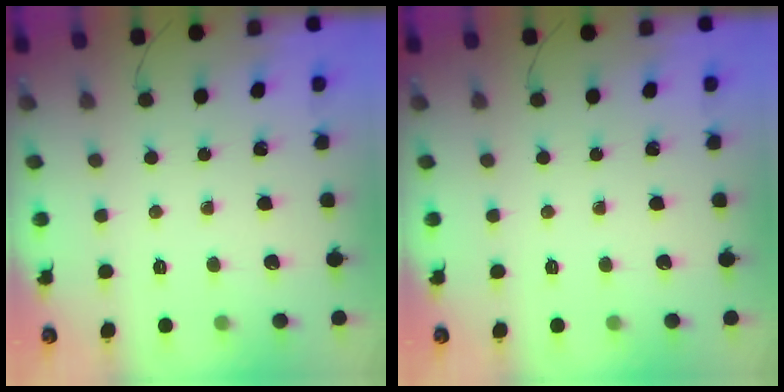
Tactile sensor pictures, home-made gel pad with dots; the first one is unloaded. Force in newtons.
{"total": 0.0}